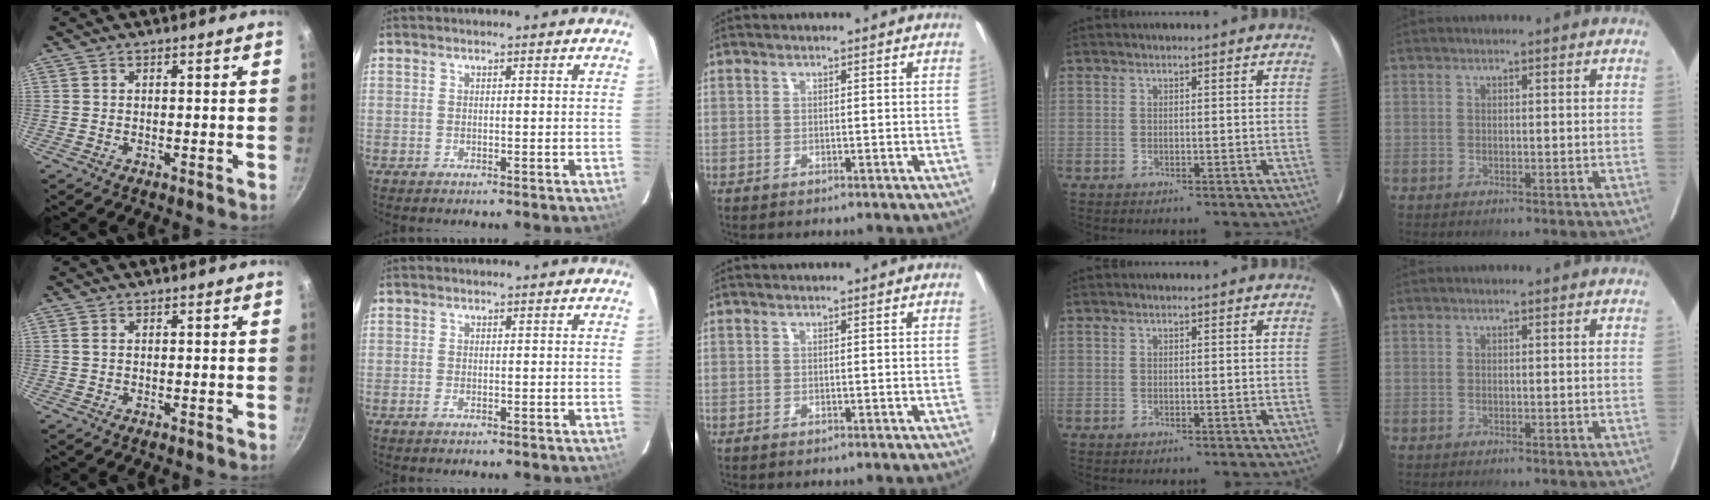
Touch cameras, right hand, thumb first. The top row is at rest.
{"thumb": {"total": 0.8, "force": [0.2, 0.5, 0.6], "torque": [-0.012, 0.002, 0.002]}, "index": {"total": 0.9, "force": [-0.4, 0.3, 0.8], "torque": [-0.017, -0.001, -0.007]}}